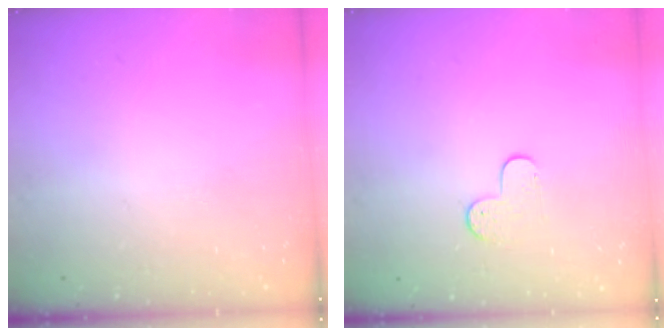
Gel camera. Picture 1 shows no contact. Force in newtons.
{"total": 5.8, "press": 5.7, "slide": 0.6}